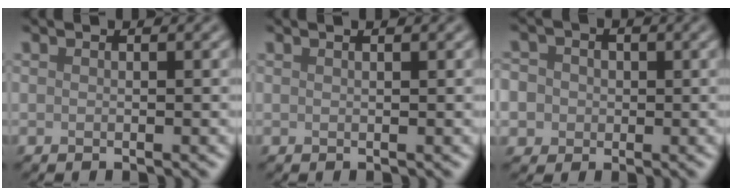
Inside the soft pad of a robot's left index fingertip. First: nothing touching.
{"total": 1.0, "force": [0.6, 0.3, 0.7], "torque": [-0.008, 0.002, 0.003]}
{"total": 6.9, "force": [0.3, 6.4, 2.3], "torque": [-0.046, 0.032, -0.030]}